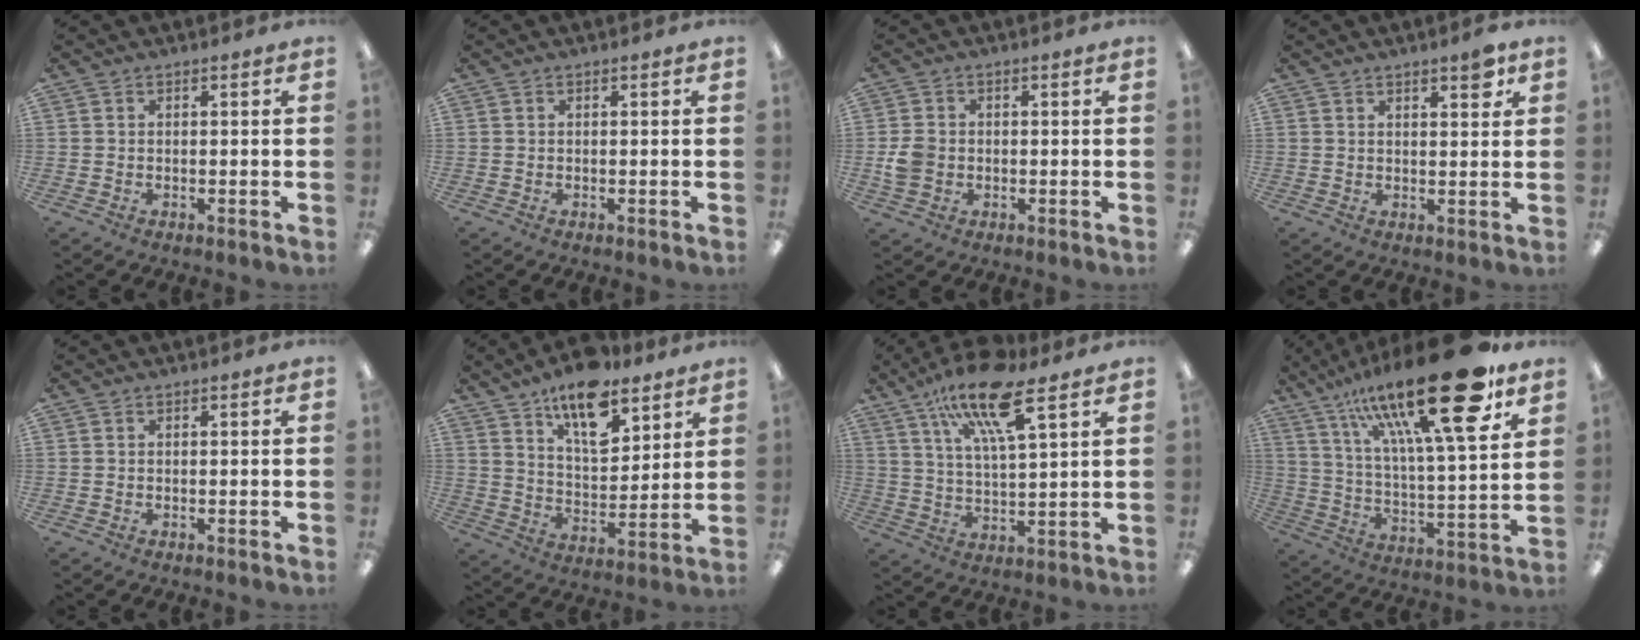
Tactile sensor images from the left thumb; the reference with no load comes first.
{"total": 0.0}
{"total": 4.3, "force": [-0.6, 3.7, 2.1], "torque": [-0.027, 0.005, -0.010]}
{"total": 4.0, "force": [2.9, 0.9, 2.6], "torque": [-0.025, -0.017, 0.044]}
{"total": 0.0}
{"total": 14.9, "force": [10.5, 6.5, 8.3], "torque": [-0.131, -0.055, 0.183]}
{"total": 15.7, "force": [10.3, 4.0, 11.2], "torque": [-0.203, -0.044, 0.172]}
{"total": 28.3, "force": [17.2, 7.4, 21.2], "torque": [-0.358, -0.099, 0.276]}